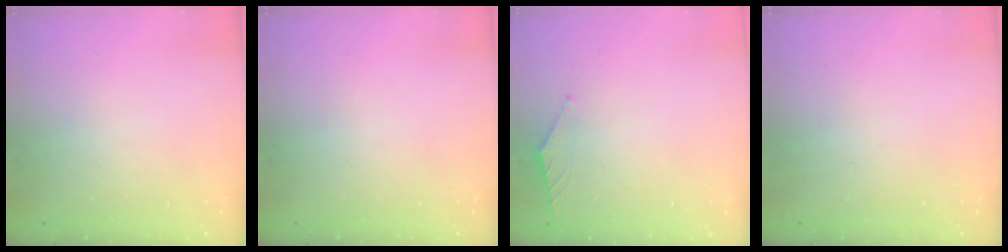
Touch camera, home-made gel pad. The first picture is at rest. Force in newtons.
{"total": 0.0}
{"total": 4.2, "press": 4.1, "slide": 0.6}
{"total": 0.0}